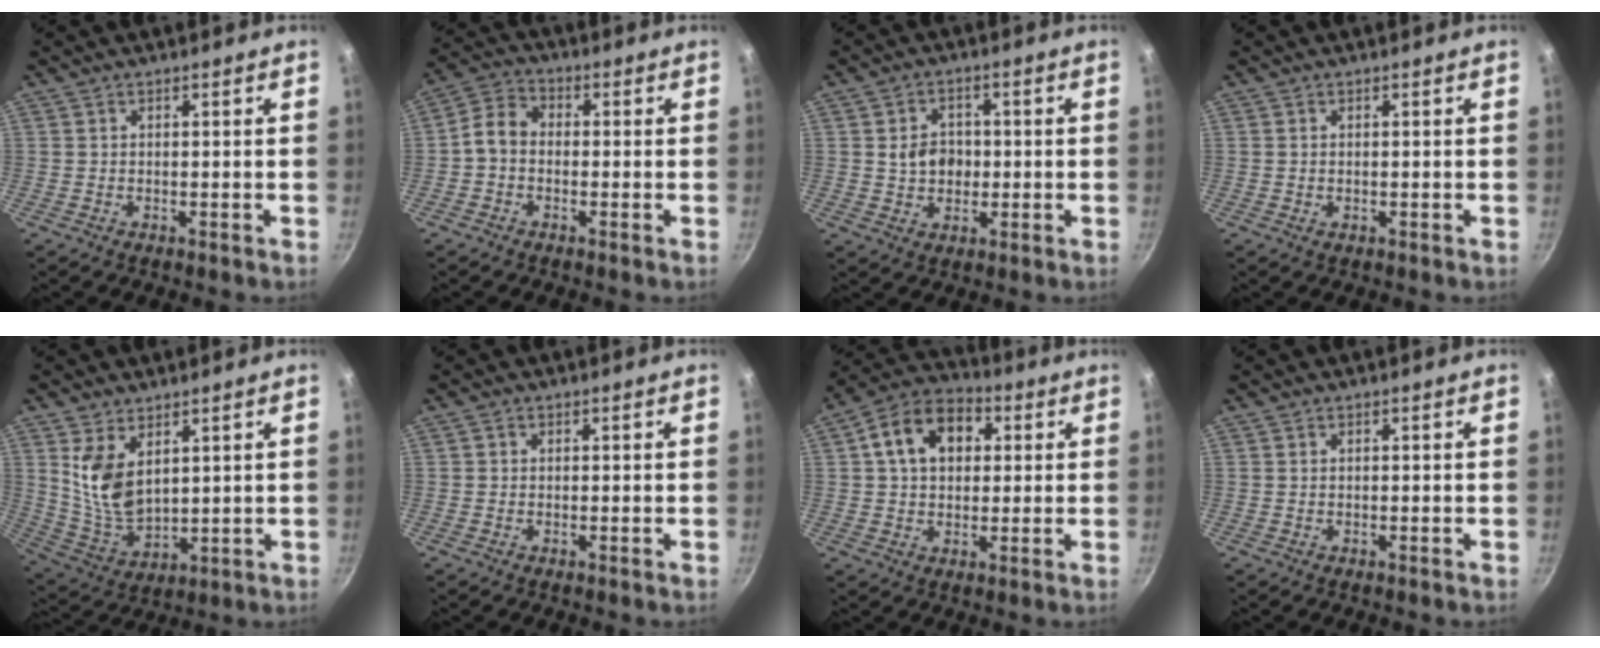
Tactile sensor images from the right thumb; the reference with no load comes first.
{"total": 5.3, "force": [-1.1, 4.1, 3.3], "torque": [-0.058, 0.025, -0.037]}
{"total": 6.2, "force": [0.1, 5.0, 3.6], "torque": [-0.038, 0.006, -0.002]}
{"total": 0.6, "force": [0.0, 0.4, 0.4], "torque": [-0.006, 0.000, -0.001]}
{"total": 10.4, "force": [4.0, 5.9, 7.6], "torque": [-0.137, -0.042, 0.091]}
{"total": 0.7, "force": [0.1, 0.7, 0.2], "torque": [0.000, 0.002, -0.001]}
{"total": 12.9, "force": [3.2, 9.2, 8.4], "torque": [-0.115, 0.018, 0.037]}
{"total": 0.0}